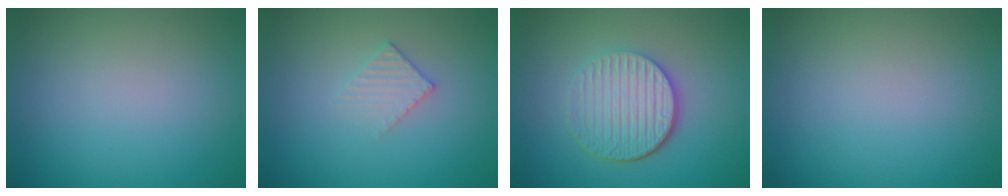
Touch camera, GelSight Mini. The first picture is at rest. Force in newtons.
{"total": 1.9, "press": 1.9, "slide": 0.2}
{"total": 5.3, "press": 3.8, "slide": 3.6}
{"total": 0.0}